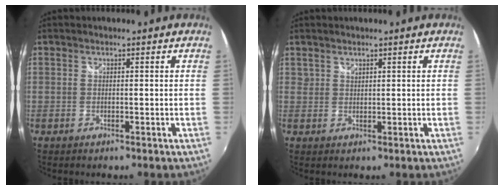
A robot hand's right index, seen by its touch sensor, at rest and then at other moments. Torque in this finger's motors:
{"motor_torque": [-0.07, 0.09, -0.06, 0.01]}